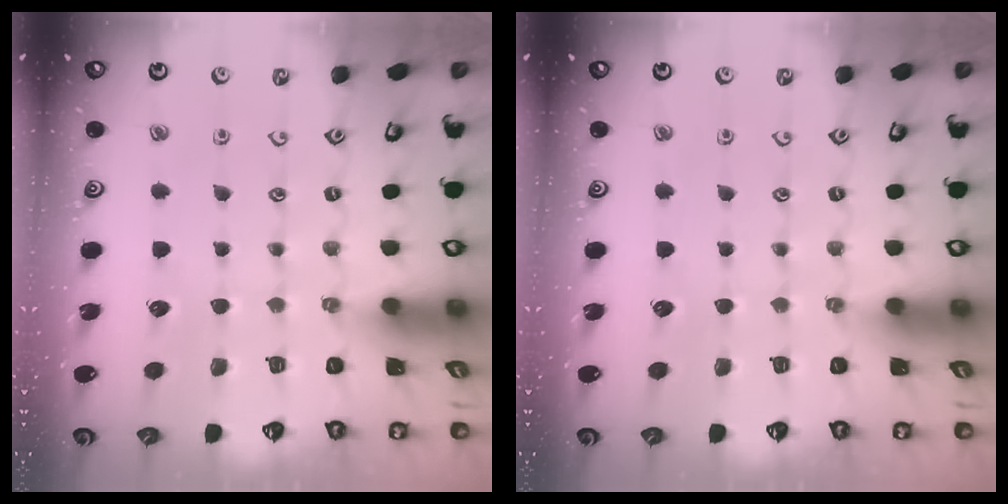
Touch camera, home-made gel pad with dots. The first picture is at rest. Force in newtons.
{"total": 0.0}